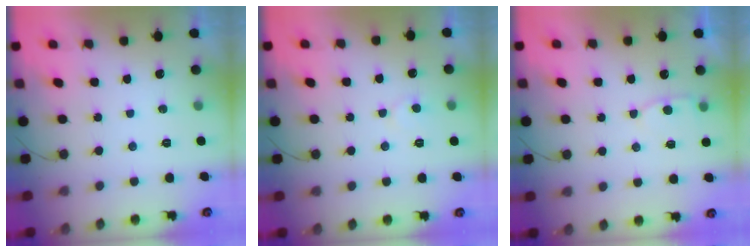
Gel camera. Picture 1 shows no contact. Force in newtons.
{"total": 5.1, "press": 5.1, "slide": 0.4}
{"total": 4.3, "press": 4.3, "slide": 0.6}